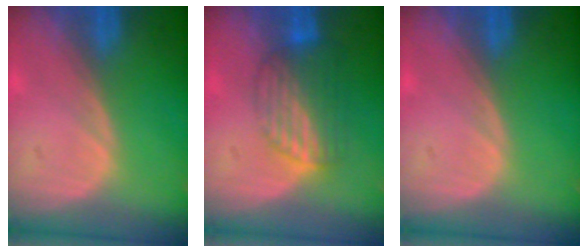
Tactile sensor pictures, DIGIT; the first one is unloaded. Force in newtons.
{"total": 6.8, "press": 6.0, "slide": 3.2}
{"total": 0.0}